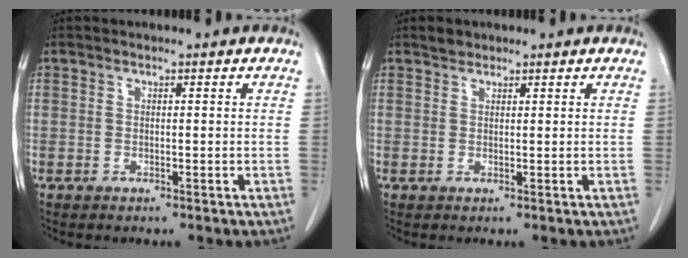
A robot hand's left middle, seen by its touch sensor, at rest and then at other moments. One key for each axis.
{"total": 1.2, "fx": 1.1, "fy": 0.6, "fz": 0.2, "tx": -0.005, "ty": 0.002, "tz": 0.018}